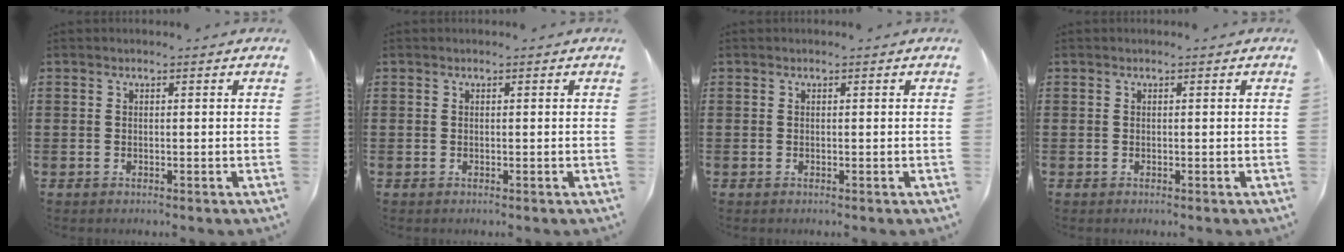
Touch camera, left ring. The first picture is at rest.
{"total": 0.0}
{"total": 0.0}
{"total": 0.0}